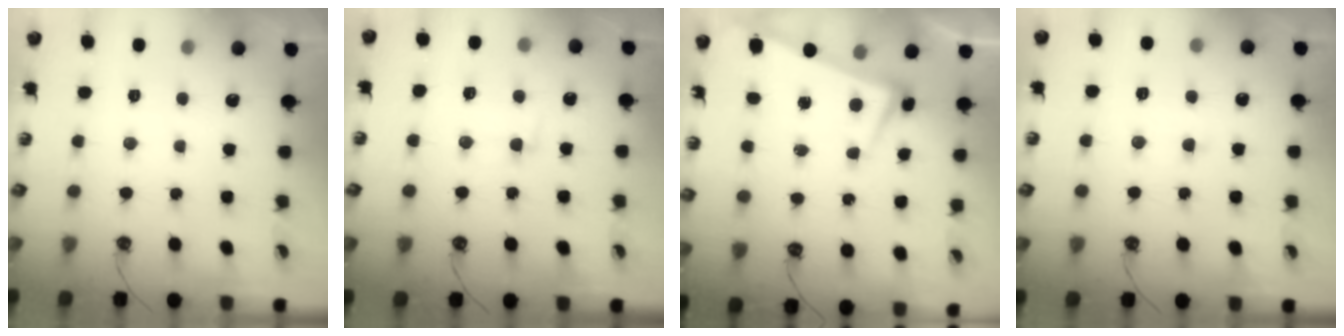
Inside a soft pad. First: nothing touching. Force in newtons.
{"total": 3.8, "press": 3.6, "slide": 1.2}
{"total": 2.2, "press": 2.1, "slide": 0.9}
{"total": 1.7, "press": 1.7, "slide": 0.2}